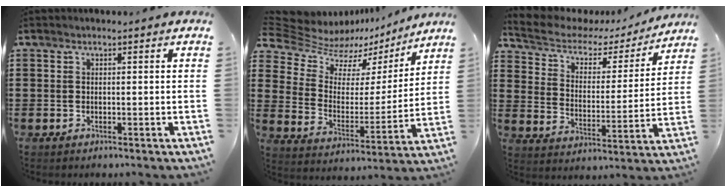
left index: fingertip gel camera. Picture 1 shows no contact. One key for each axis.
{"total": 7.6, "fx": 6.1, "fy": 4.2, "fz": 1.6, "tx": -0.067, "ty": -0.046, "tz": 0.106}
{"total": 4.2, "fx": 3.3, "fy": 2.3, "fz": 1.2, "tx": -0.048, "ty": -0.020, "tz": 0.048}